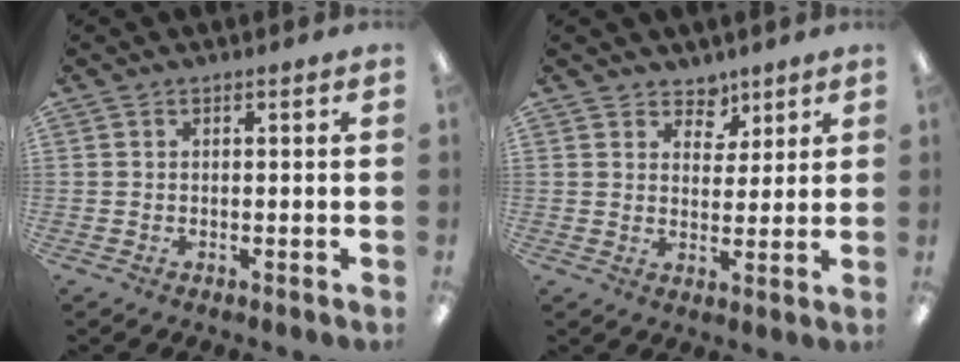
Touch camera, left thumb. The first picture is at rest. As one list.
[{"total": 4.9, "force": [3.7, 3.2, 0.5], "torque": [-0.002, -0.022, 0.064]}]